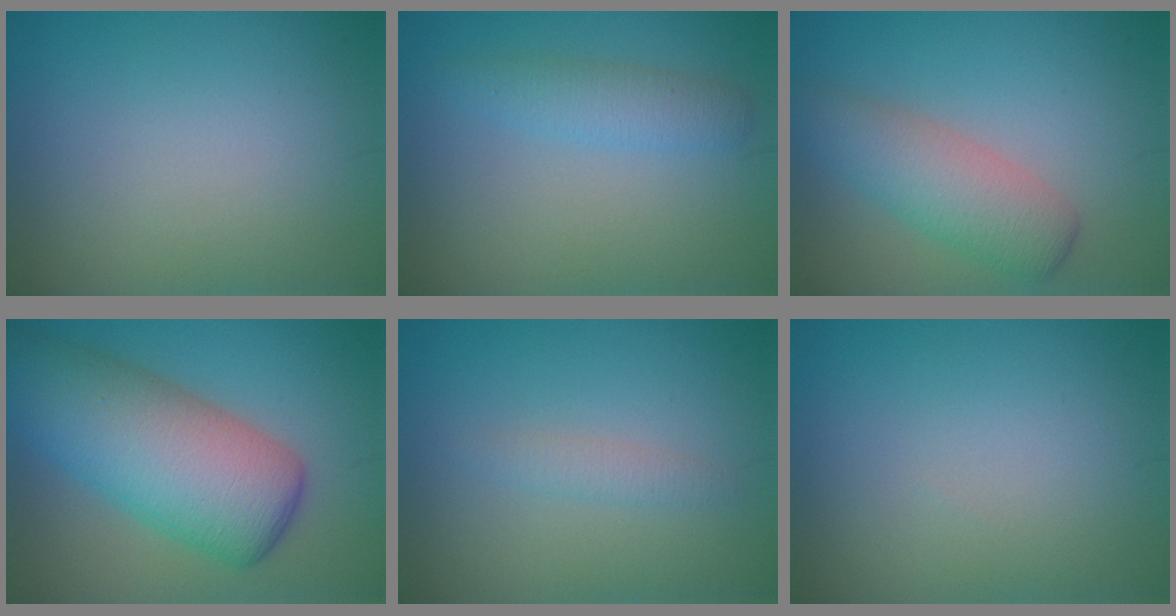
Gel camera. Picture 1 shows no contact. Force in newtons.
{"total": 2.5, "press": 2.5, "slide": 0.0}
{"total": 4.6, "press": 4.6, "slide": 0.1}
{"total": 10.9, "press": 10.9, "slide": 0.1}
{"total": 1.3, "press": 1.3, "slide": 0.0}
{"total": 0.0}